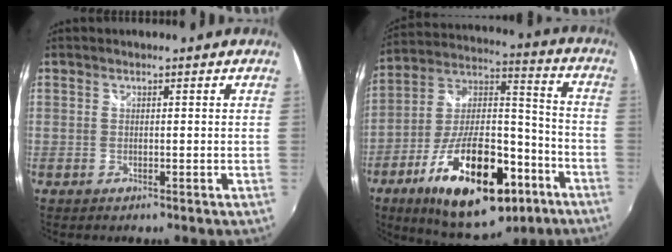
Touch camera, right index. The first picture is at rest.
{"total": 25.9, "force": [-12.9, 11.3, 19.4], "torque": [-0.334, -0.003, -0.194]}